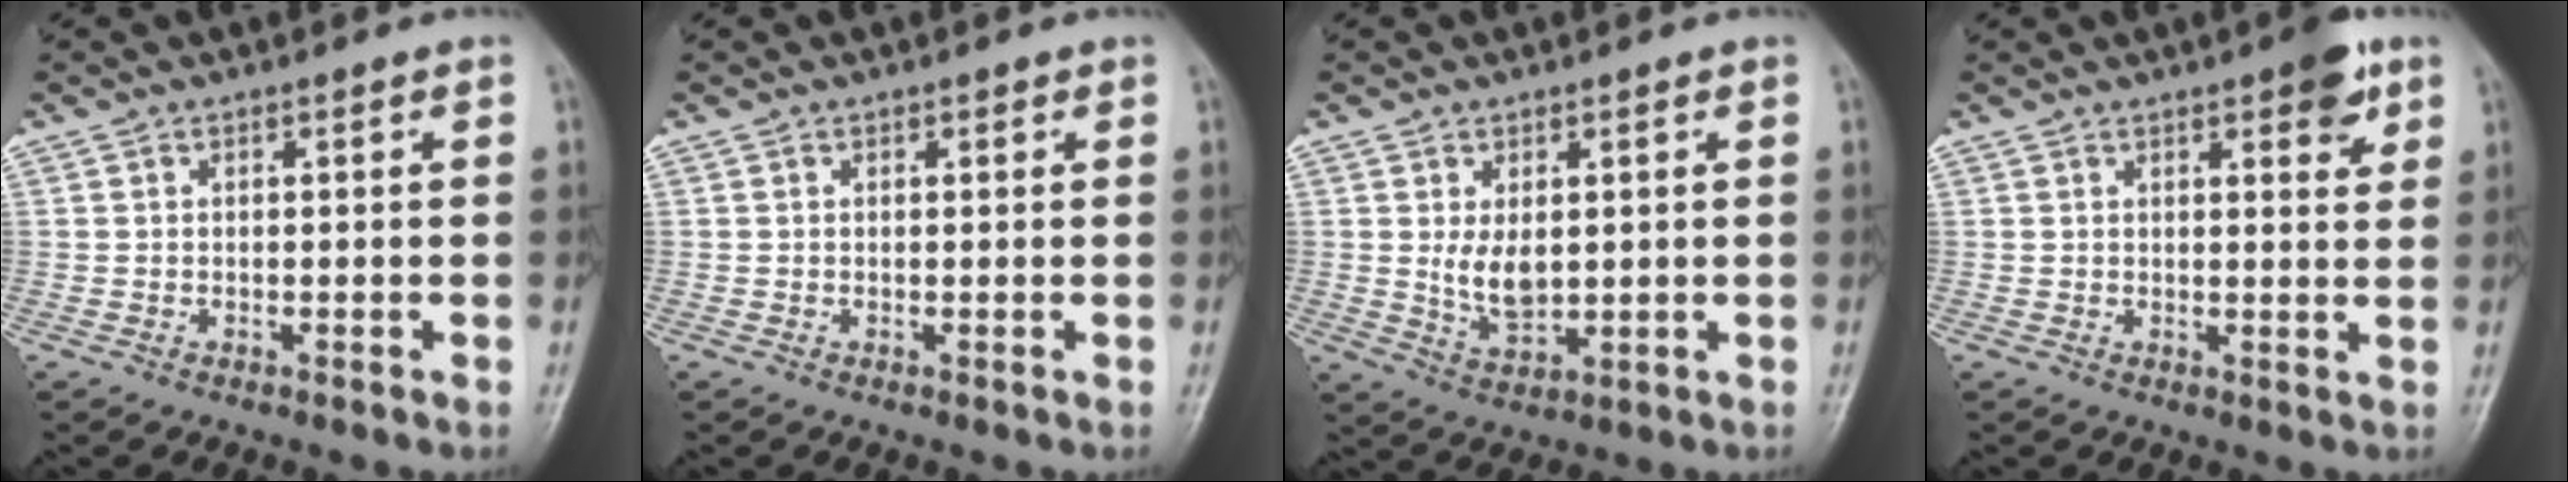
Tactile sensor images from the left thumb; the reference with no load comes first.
{"total": 0.7, "force": [0.4, 0.4, 0.4], "torque": [0.000, -0.001, 0.003]}
{"total": 5.7, "force": [0.9, 3.3, 4.5], "torque": [-0.069, -0.015, 0.025]}
{"total": 5.8, "force": [3.2, 2.1, 4.3], "torque": [-0.040, -0.012, 0.035]}